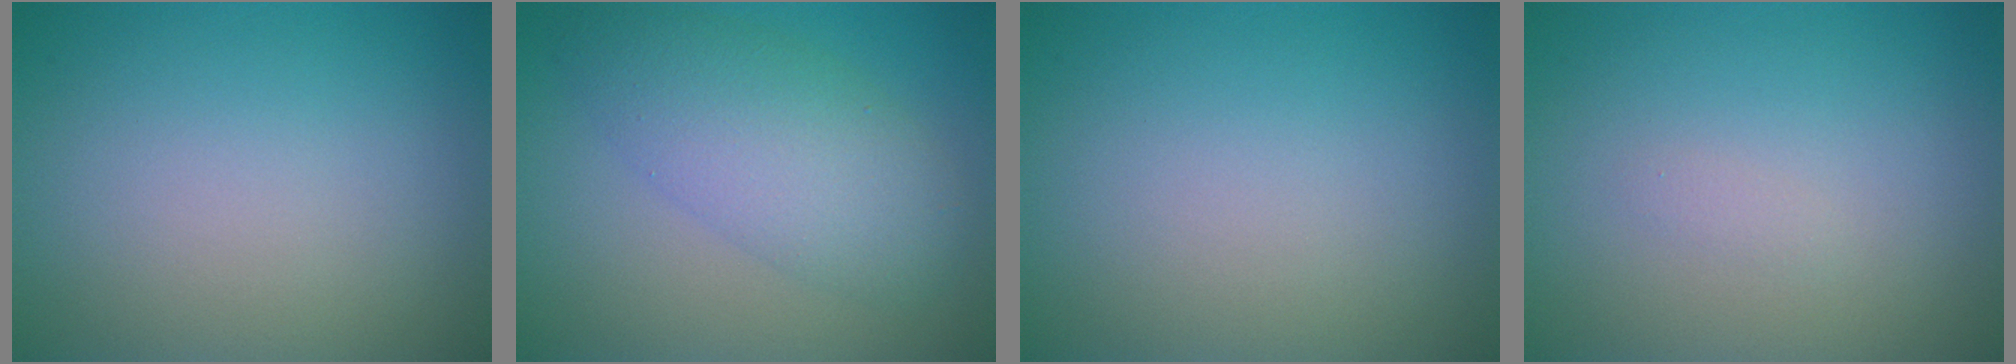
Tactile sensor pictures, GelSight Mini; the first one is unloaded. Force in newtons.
{"total": 5.6, "press": 5.6, "slide": 0.4}
{"total": 0.0}
{"total": 0.5, "press": 0.5, "slide": 0.0}